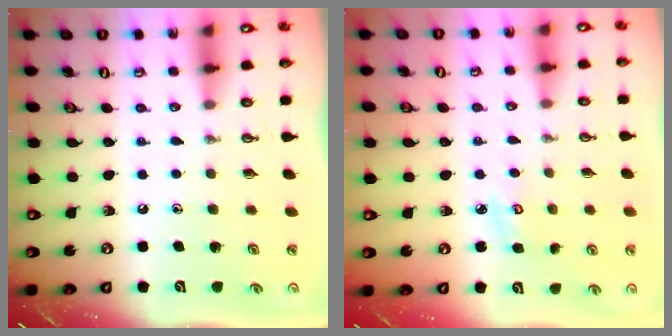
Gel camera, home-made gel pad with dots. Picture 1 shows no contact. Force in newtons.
{"total": 3.4, "press": 3.4, "slide": 0.4}